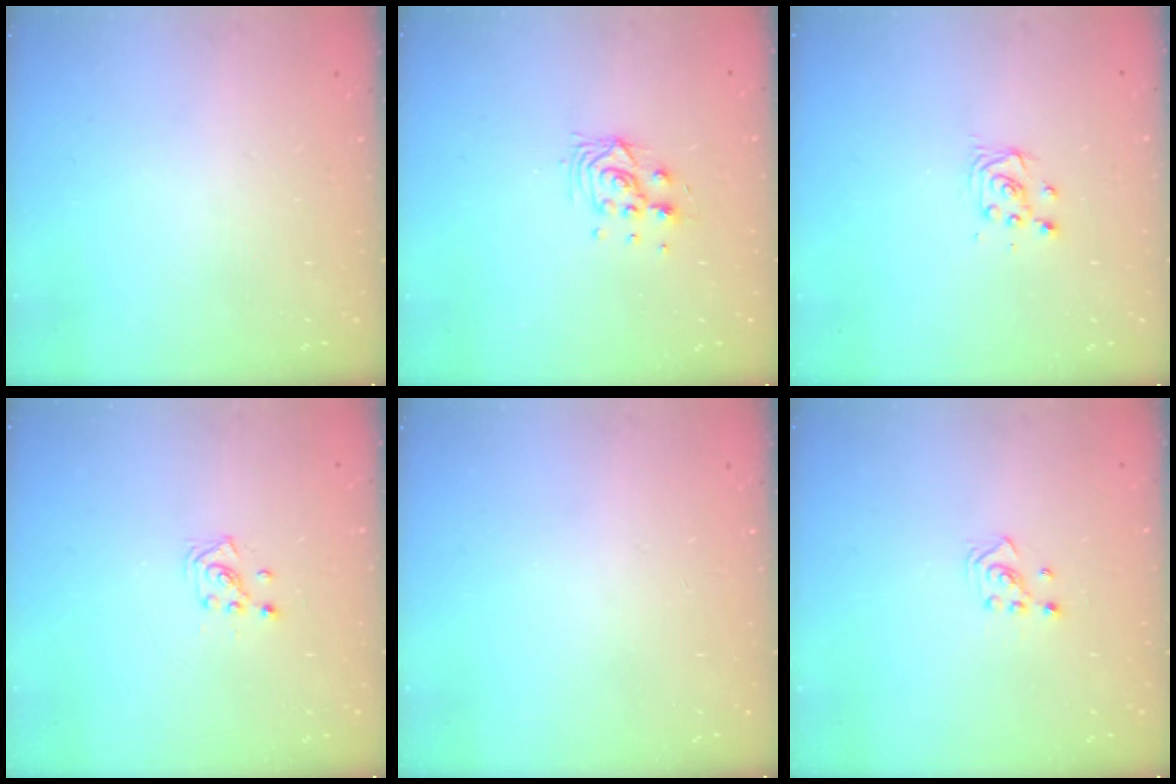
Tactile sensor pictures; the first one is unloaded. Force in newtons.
{"total": 6.9, "press": 6.9, "slide": 0.7}
{"total": 4.0, "press": 3.9, "slide": 0.5}
{"total": 2.0, "press": 1.9, "slide": 0.8}
{"total": 0.0}
{"total": 2.5, "press": 2.5, "slide": 0.4}